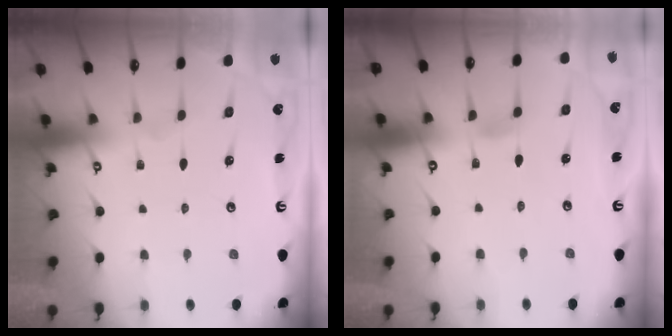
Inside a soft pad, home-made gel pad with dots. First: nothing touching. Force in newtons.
{"total": 2.6, "press": 2.6, "slide": 0.3}